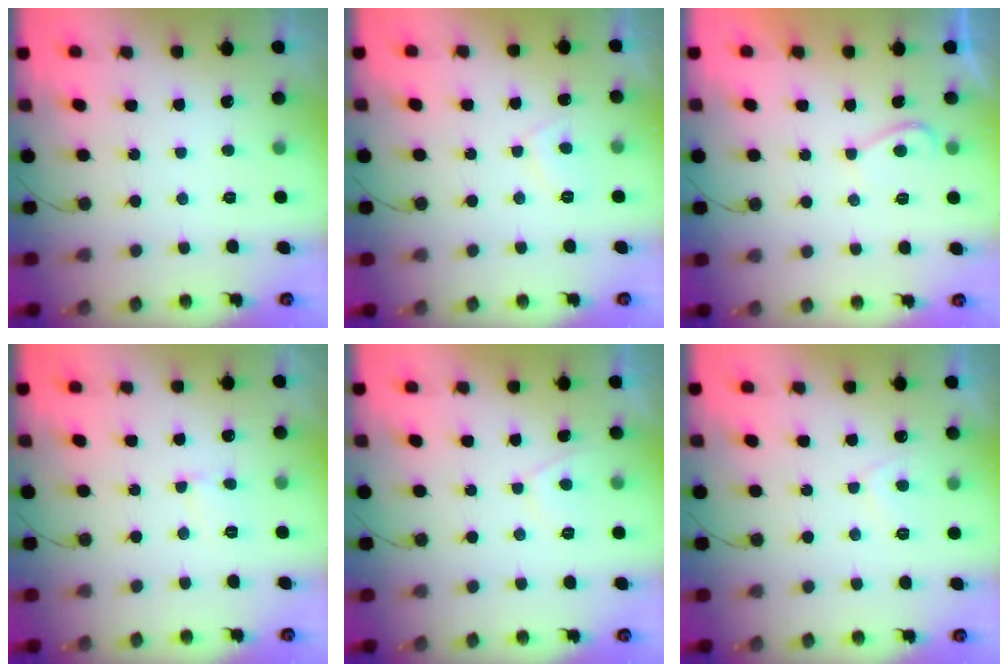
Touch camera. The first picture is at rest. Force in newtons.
{"total": 3.2, "press": 3.1, "slide": 0.8}
{"total": 2.6, "press": 2.4, "slide": 0.8}
{"total": 3.0, "press": 3.0, "slide": 0.3}
{"total": 2.4, "press": 2.3, "slide": 0.5}
{"total": 2.9, "press": 2.9, "slide": 0.5}